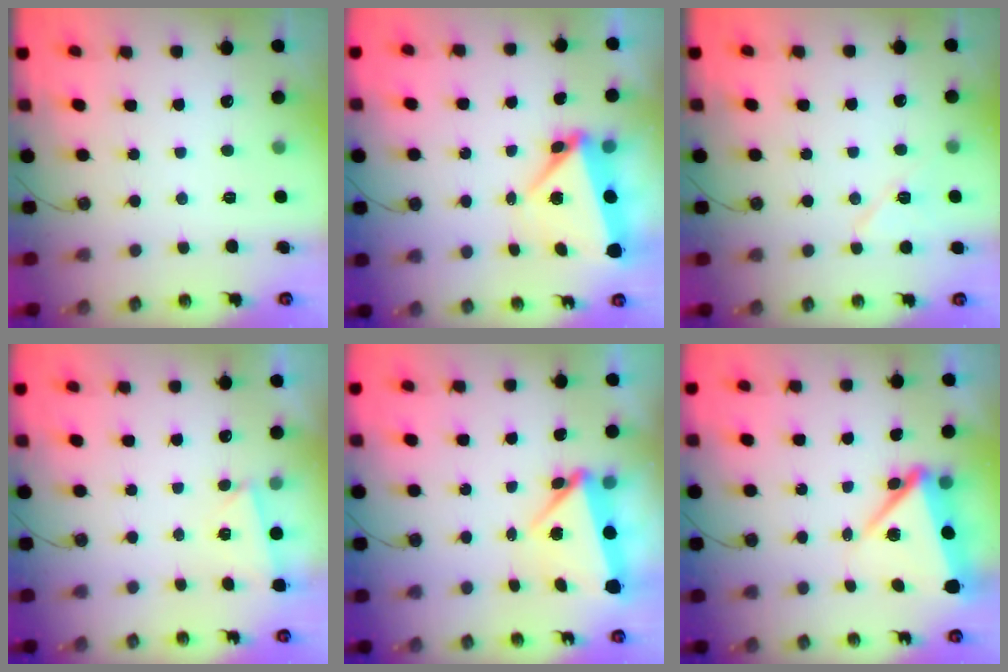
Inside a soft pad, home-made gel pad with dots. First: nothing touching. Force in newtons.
{"total": 6.5, "press": 5.6, "slide": 3.3}
{"total": 7.9, "press": 7.8, "slide": 1.1}
{"total": 2.9, "press": 0.8, "slide": 2.7}
{"total": 7.0, "press": 6.9, "slide": 0.6}
{"total": 8.6, "press": 8.5, "slide": 1.7}